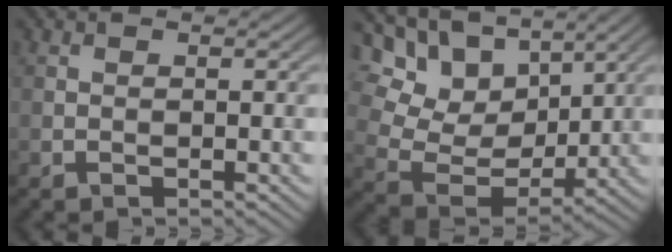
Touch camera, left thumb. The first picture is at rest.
{"total": 14.7, "force": [7.7, 9.0, 8.7], "torque": [-0.210, 0.032, 0.136]}